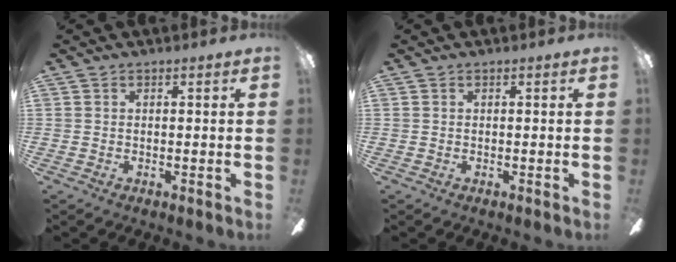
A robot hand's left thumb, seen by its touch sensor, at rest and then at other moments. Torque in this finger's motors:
{"motor_torque": [0.01, 0.01, -0.03, 0.04, 0.00]}